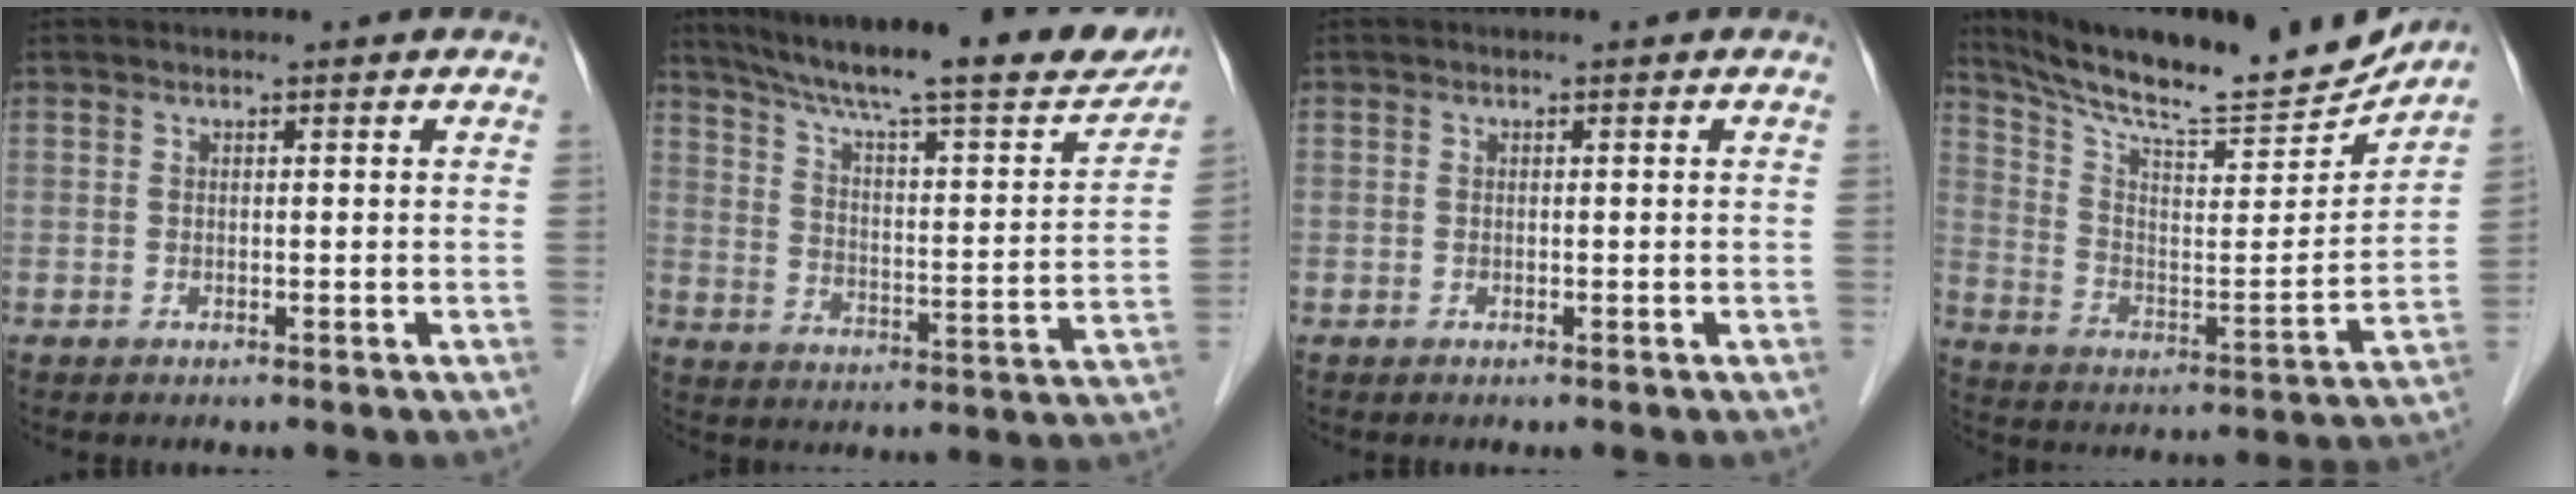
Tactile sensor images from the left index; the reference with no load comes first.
{"total": 25.8, "force": [22.0, 3.1, 13.1], "torque": [-0.213, -0.026, 0.299]}
{"total": 0.0}
{"total": 19.9, "force": [18.6, 1.2, 7.0], "torque": [-0.132, -0.044, 0.289]}